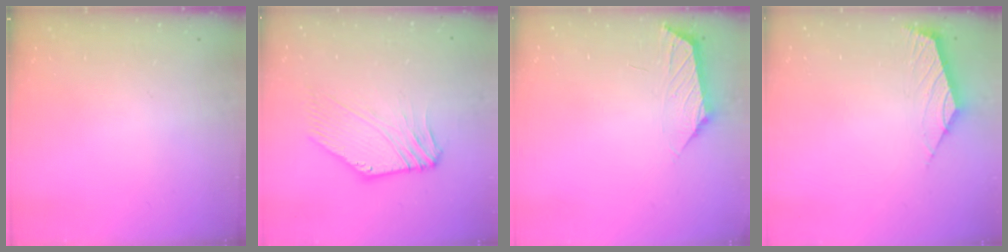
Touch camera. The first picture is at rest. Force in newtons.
{"total": 1.1, "press": 0.7, "slide": 0.8}
{"total": 0.8, "press": 0.7, "slide": 0.4}
{"total": 2.4, "press": 2.3, "slide": 0.6}